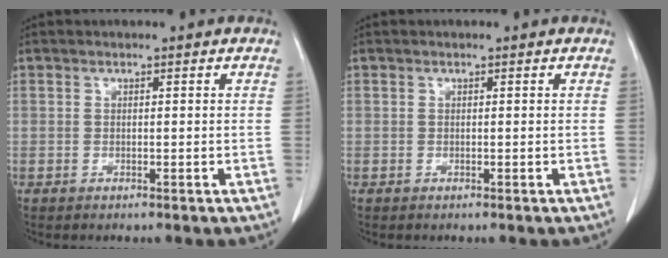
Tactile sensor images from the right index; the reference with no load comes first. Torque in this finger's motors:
{"motor_torque": [0.00, 0.00, 0.00, 0.00]}